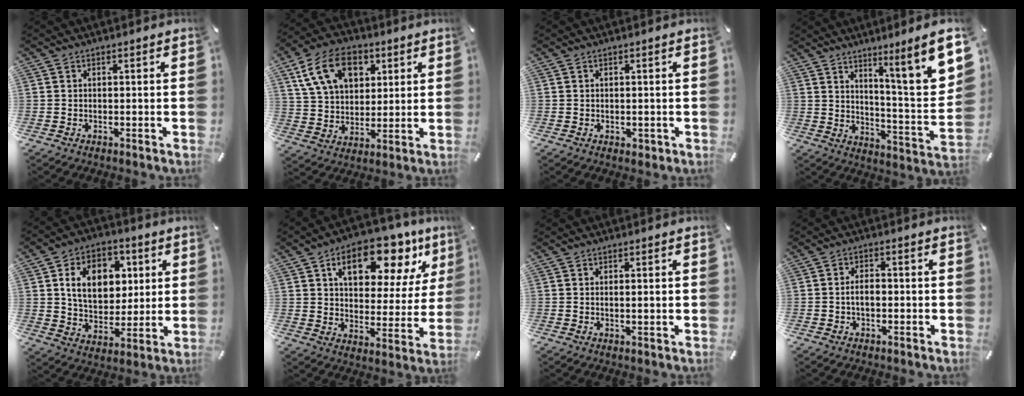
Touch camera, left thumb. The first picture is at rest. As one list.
[{"total": 14.4, "force": [6.4, 10.2, 8.0], "torque": [-0.153, -0.002, 0.121]}, {"total": 1.0, "force": [0.0, 0.9, 0.5], "torque": [-0.011, 0.005, -0.001]}, {"total": 14.2, "force": [9.0, 0.9, 10.9], "torque": [-0.149, -0.090, 0.134]}, {"total": 13.7, "force": [3.7, 10.2, 8.3], "torque": [-0.124, 0.002, 0.068]}, {"total": 16.2, "force": [9.2, 8.9, 9.9], "torque": [-0.141, -0.046, 0.153]}, {"total": 1.2, "force": [0.1, 0.1, 1.2], "torque": [-0.023, -0.004, 0.003]}, {"total": 3.2, "force": [-0.7, 1.7, 2.7], "torque": [-0.050, 0.009, -0.014]}]